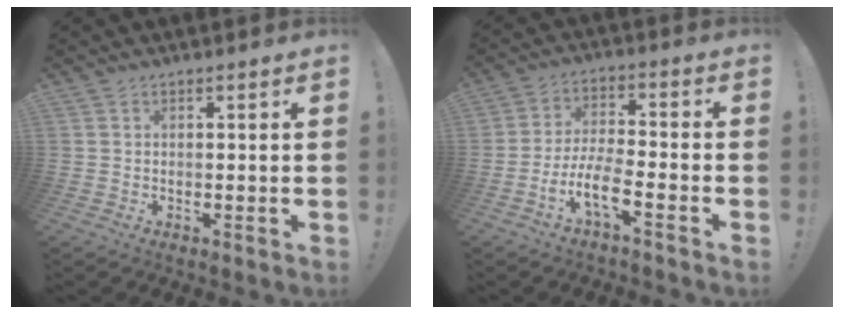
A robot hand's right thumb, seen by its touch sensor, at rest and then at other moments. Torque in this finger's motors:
{"motor_torque": [0.53, 0.65, 0.98, -0.28, 0.47]}